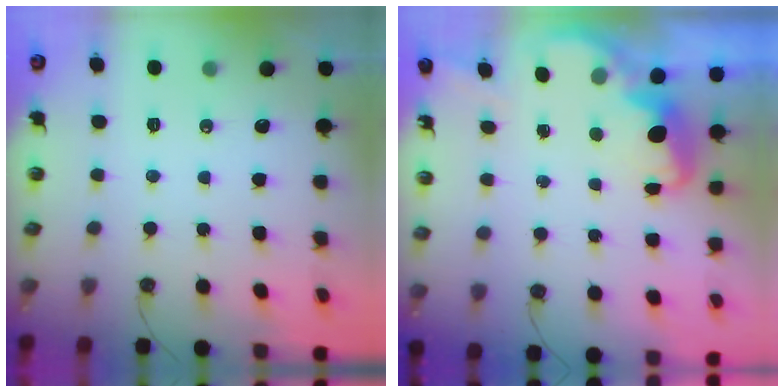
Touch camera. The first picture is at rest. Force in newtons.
{"total": 2.5, "press": 2.5, "slide": 0.4}